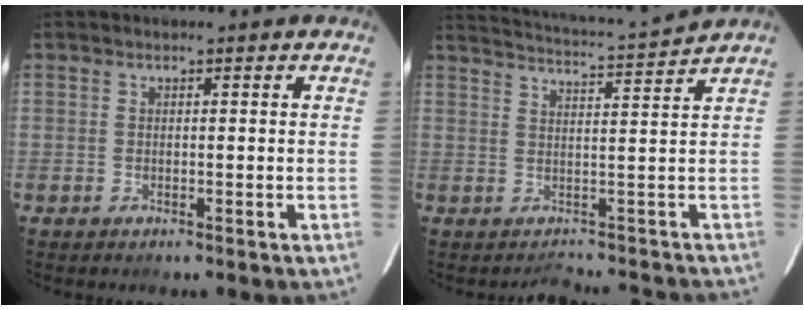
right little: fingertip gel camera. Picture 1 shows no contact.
{"total": 6.6, "force": [4.2, -1.4, 4.9], "torque": [-0.117, 0.013, 0.068]}